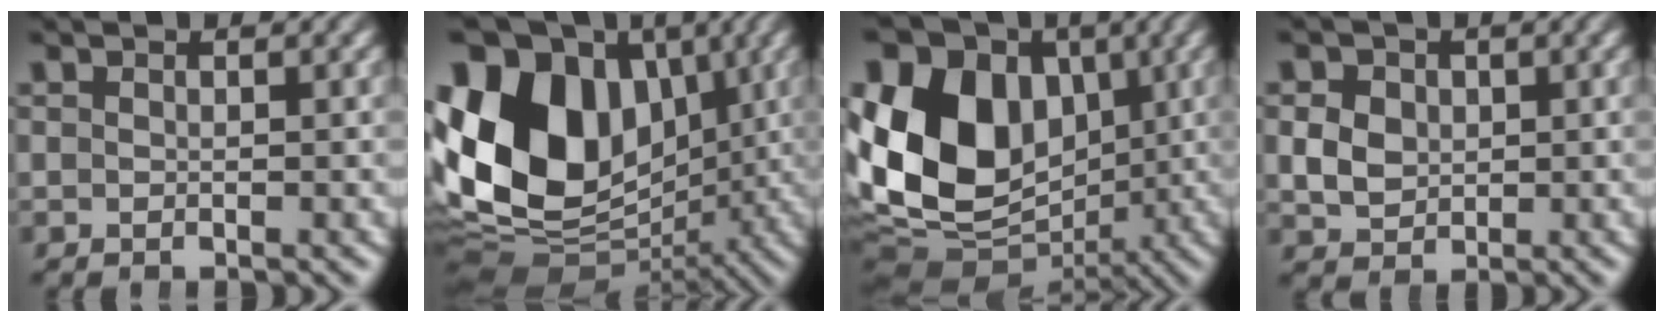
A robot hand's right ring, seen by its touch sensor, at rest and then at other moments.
{"total": 22.9, "force": [0.9, 17.0, 15.3], "torque": [-0.274, -0.044, 0.028]}
{"total": 18.7, "force": [0.8, 14.4, 11.9], "torque": [-0.221, -0.036, 0.021]}
{"total": 4.5, "force": [0.3, 3.9, 2.1], "torque": [-0.041, -0.010, 0.014]}